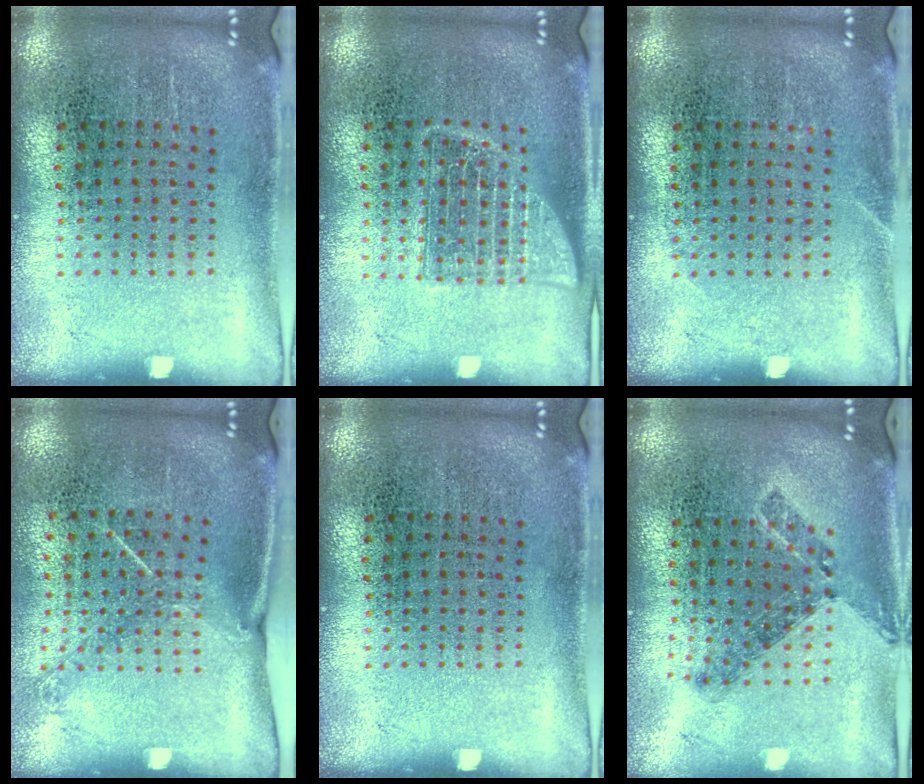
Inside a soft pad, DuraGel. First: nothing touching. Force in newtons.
{"total": 1.3, "press": 1.3, "slide": 0.3}
{"total": 0.5, "press": 0.5, "slide": 0.1}
{"total": 1.4, "press": 1.0, "slide": 1.0}
{"total": 0.0}
{"total": 0.8, "press": 0.7, "slide": 0.4}